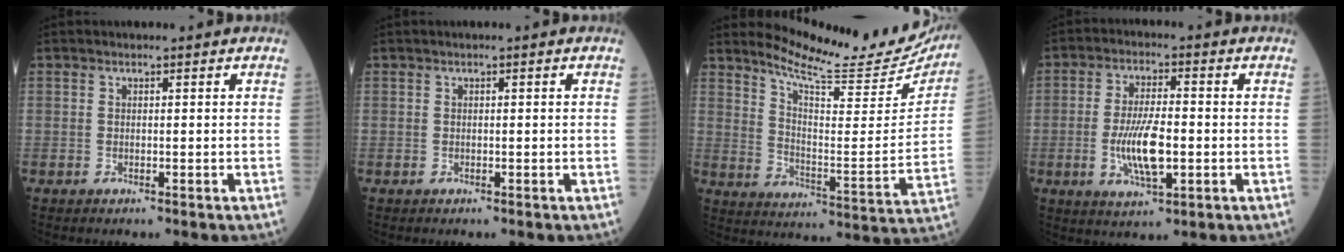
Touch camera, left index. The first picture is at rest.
{"total": 0.0}
{"total": 19.6, "force": [18.5, 2.3, 6.1], "torque": [-0.099, -0.079, 0.241]}
{"total": 8.1, "force": [-1.6, 2.3, 7.6], "torque": [-0.156, -0.006, -0.029]}